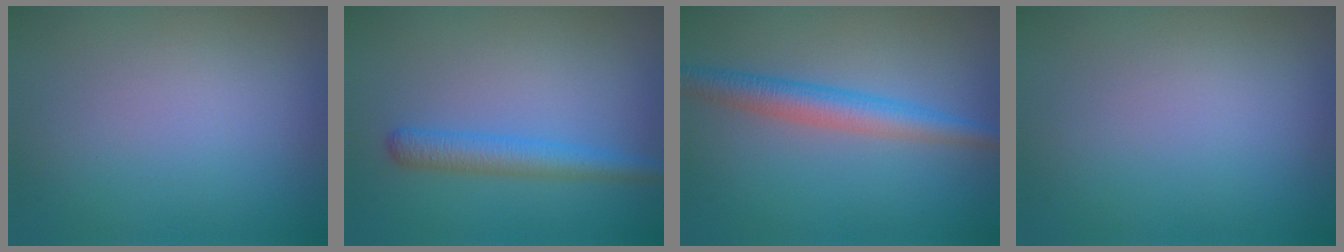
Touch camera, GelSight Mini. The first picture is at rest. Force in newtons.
{"total": 3.0, "press": 3.0, "slide": 0.2}
{"total": 3.7, "press": 3.7, "slide": 0.1}
{"total": 0.0}